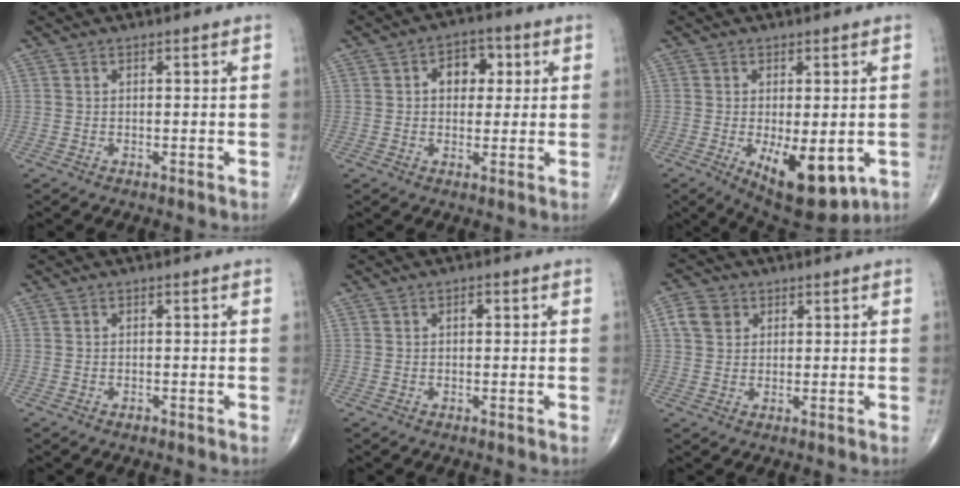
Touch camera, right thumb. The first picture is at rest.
{"total": 6.4, "force": [1.4, 4.6, 4.2], "torque": [-0.025, 0.008, 0.015]}
{"total": 11.6, "force": [-3.4, 5.1, 9.9], "torque": [-0.128, -0.017, -0.034]}
{"total": 0.5, "force": [-0.4, 0.3, 0.2], "torque": [-0.001, 0.001, -0.008]}
{"total": 1.0, "force": [0.2, 0.6, 0.8], "torque": [-0.007, 0.002, 0.000]}
{"total": 4.6, "force": [1.5, 3.8, 2.0], "torque": [-0.026, 0.004, 0.027]}